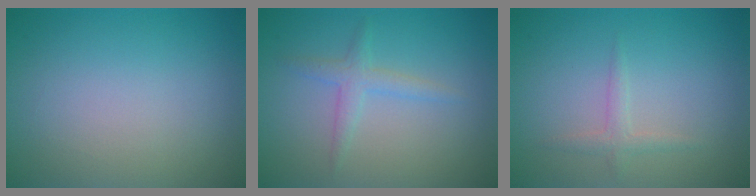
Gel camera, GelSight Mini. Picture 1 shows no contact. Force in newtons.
{"total": 1.8, "press": 1.8, "slide": 0.1}
{"total": 1.3, "press": 1.3, "slide": 0.0}